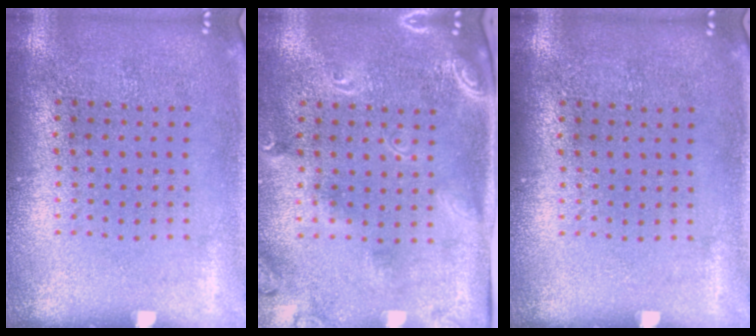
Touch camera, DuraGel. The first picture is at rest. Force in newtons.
{"total": 2.4, "press": 1.8, "slide": 1.6}
{"total": 0.0}